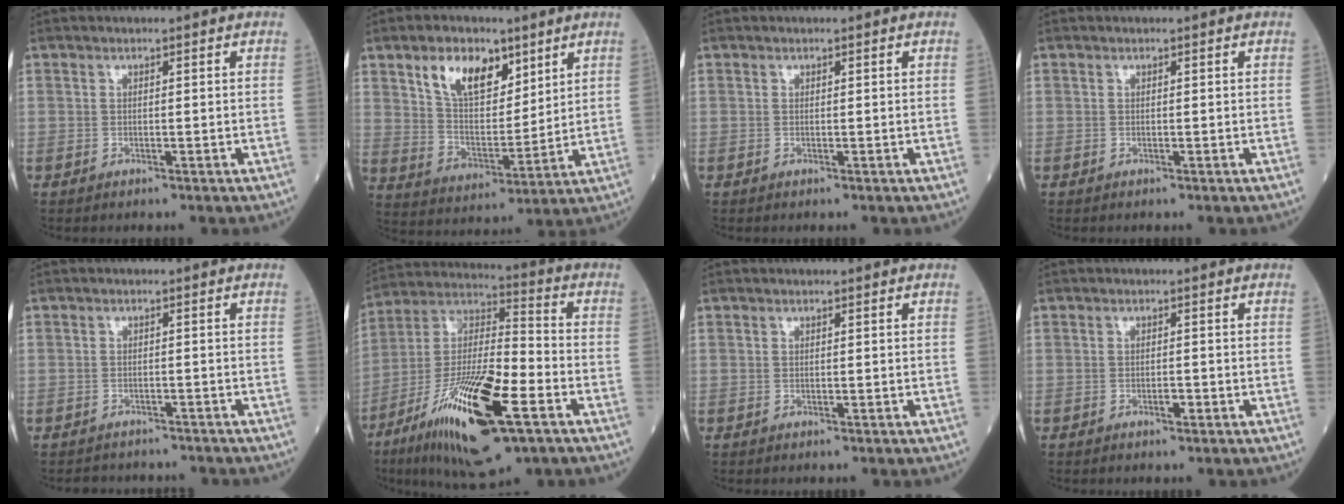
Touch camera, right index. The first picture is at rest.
{"total": 11.1, "force": [6.4, 5.5, 7.2], "torque": [-0.138, 0.012, 0.129]}
{"total": 0.0}
{"total": 0.0}
{"total": 4.5, "force": [-4.1, 1.8, -0.2], "torque": [0.003, 0.005, -0.052]}
{"total": 21.6, "force": [-9.7, 4.5, 18.8], "torque": [-0.373, -0.034, -0.166]}
{"total": 0.0}
{"total": 0.9, "force": [-0.4, 0.3, 0.8], "torque": [-0.016, 0.000, -0.005]}